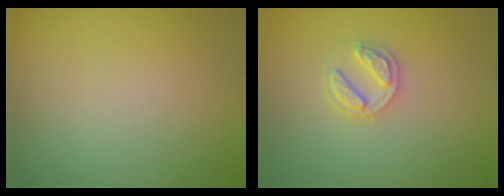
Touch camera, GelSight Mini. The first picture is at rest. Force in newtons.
{"total": 2.4, "press": 2.4, "slide": 0.4}